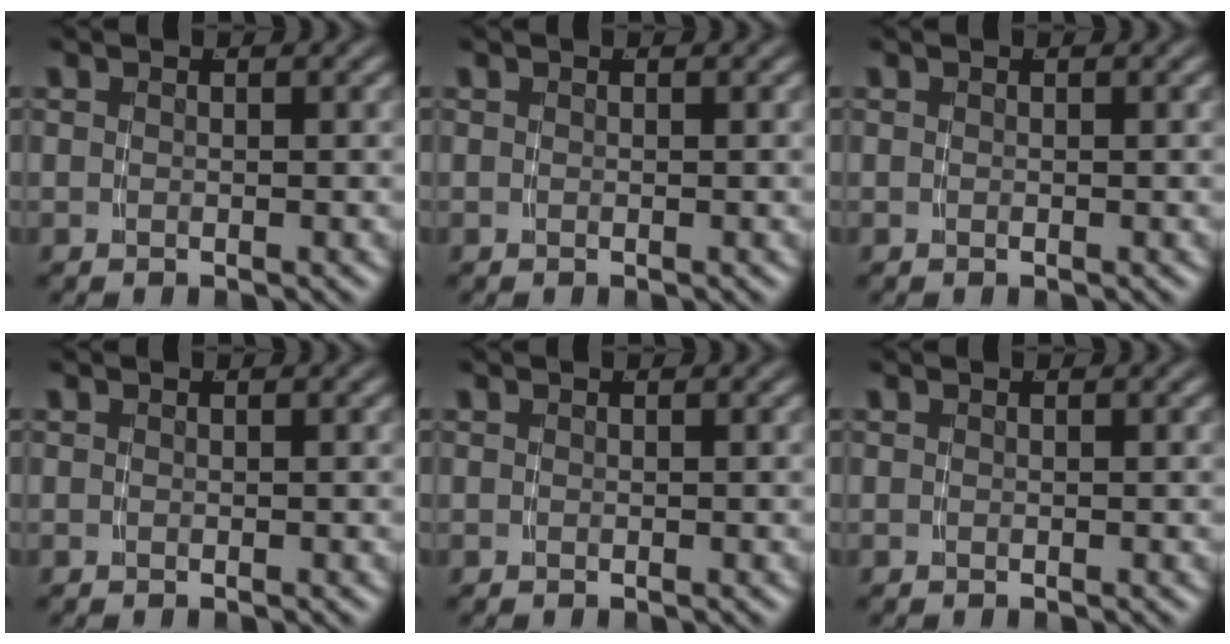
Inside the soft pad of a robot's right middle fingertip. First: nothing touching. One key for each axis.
{"total": 0.0}
{"total": 0.0}
{"total": 0.0}
{"total": 0.0}
{"total": 0.0}